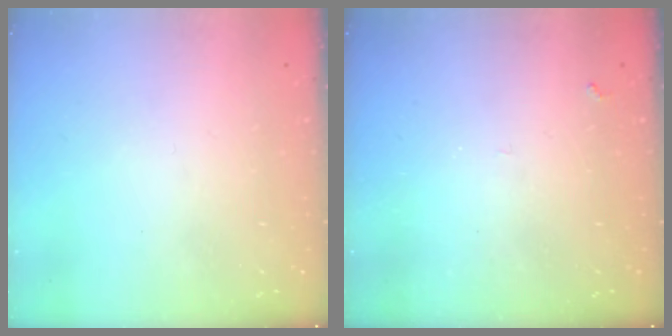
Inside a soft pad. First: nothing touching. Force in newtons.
{"total": 5.2, "press": 5.1, "slide": 0.8}